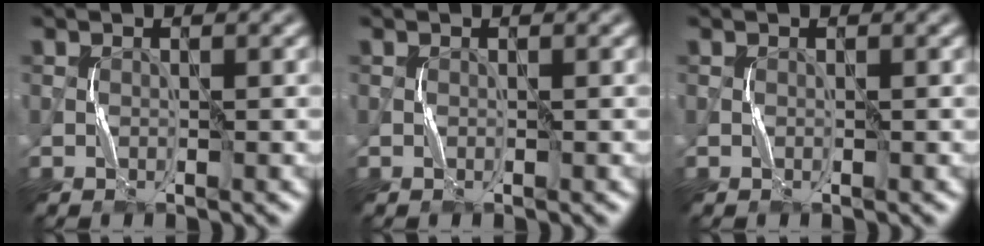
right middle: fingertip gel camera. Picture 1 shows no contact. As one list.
[{"total": 0.0}, {"total": 0.0}]